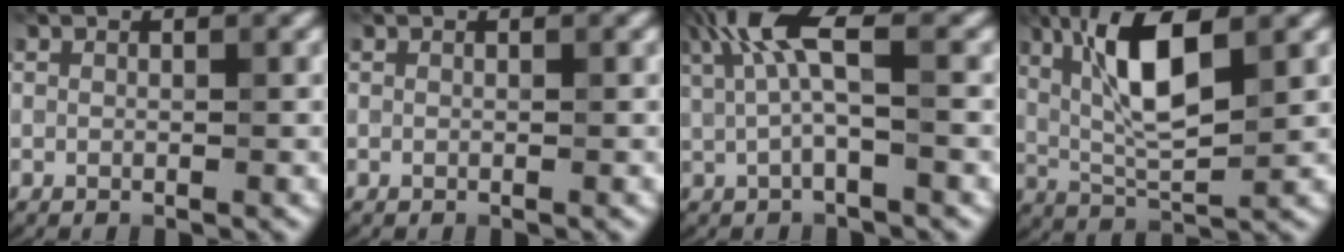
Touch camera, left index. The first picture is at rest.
{"total": 0.0}
{"total": 4.8, "force": [1.3, 1.2, 4.5], "torque": [-0.089, 0.006, 0.020]}
{"total": 8.0, "force": [2.4, 2.3, 7.3], "torque": [-0.134, 0.000, 0.044]}